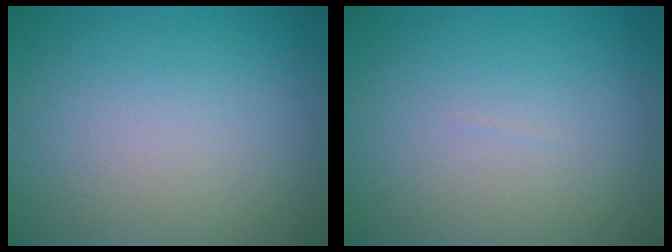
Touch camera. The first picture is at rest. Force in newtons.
{"total": 0.0}